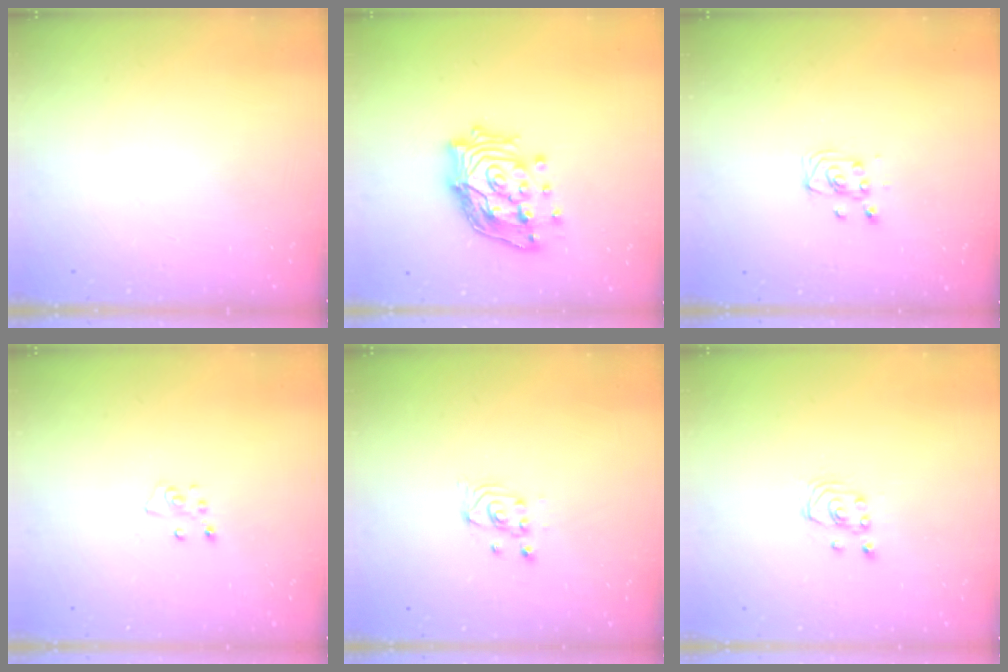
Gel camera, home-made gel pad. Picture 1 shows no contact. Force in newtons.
{"total": 16.9, "press": 16.7, "slide": 2.7}
{"total": 3.4, "press": 3.4, "slide": 0.4}
{"total": 4.7, "press": 4.7, "slide": 0.5}
{"total": 2.7, "press": 2.7, "slide": 0.3}
{"total": 2.1, "press": 2.1, "slide": 0.3}